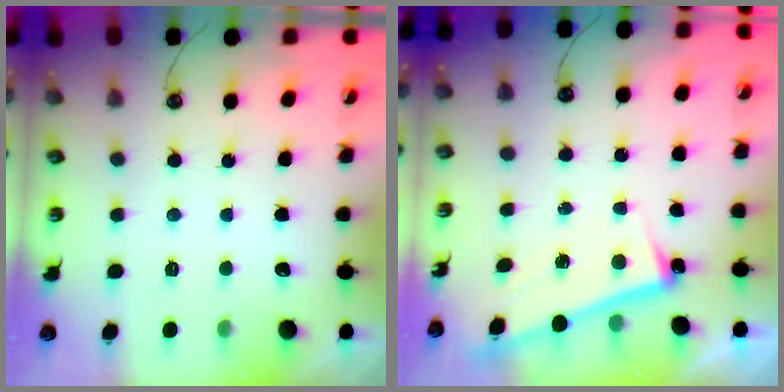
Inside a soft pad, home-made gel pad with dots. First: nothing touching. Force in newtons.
{"total": 3.5, "press": 3.4, "slide": 0.6}